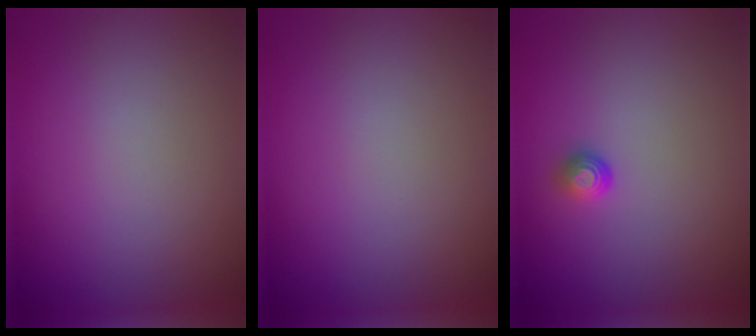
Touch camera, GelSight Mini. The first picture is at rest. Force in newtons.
{"total": 0.0}
{"total": 1.2, "press": 1.0, "slide": 0.6}